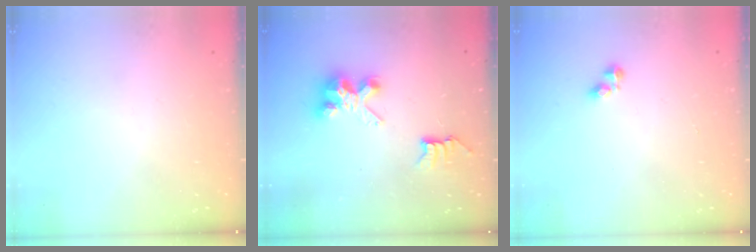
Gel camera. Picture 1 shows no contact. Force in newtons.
{"total": 7.4, "press": 7.4, "slide": 0.2}
{"total": 2.5, "press": 2.5, "slide": 0.4}